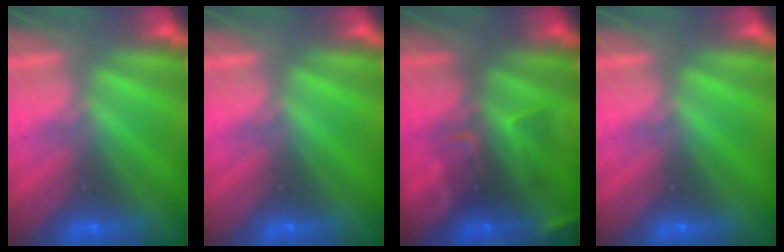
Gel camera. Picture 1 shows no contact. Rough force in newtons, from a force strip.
{"total": 0.0}
{"total": 9.6}
{"total": 0.0}